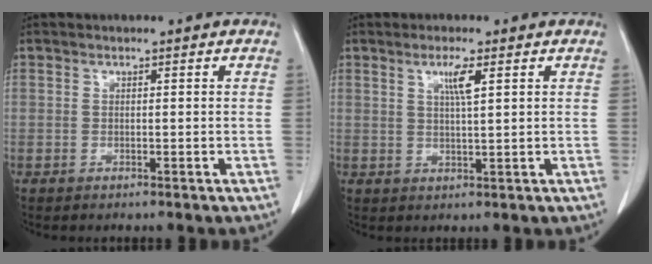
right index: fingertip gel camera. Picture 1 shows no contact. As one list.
[{"total": 3.3, "force": [1.4, -0.1, 3.0], "torque": [-0.055, -0.004, 0.025]}]